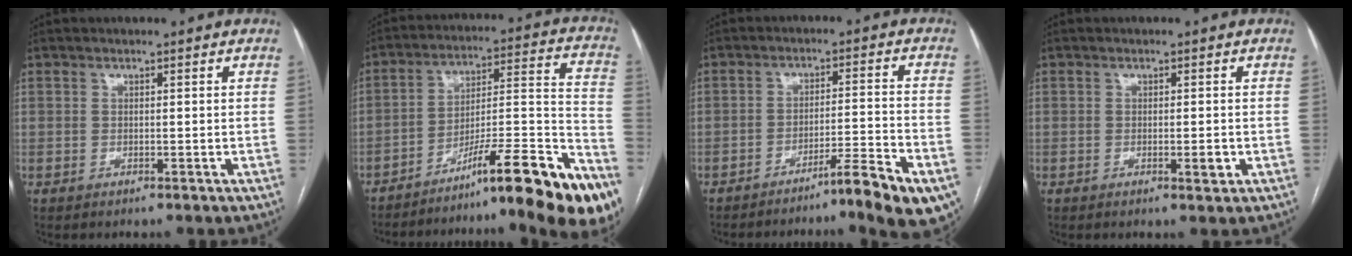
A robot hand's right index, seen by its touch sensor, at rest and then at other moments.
{"total": 23.9, "force": [-17.0, 0.5, 16.8], "torque": [-0.169, 0.026, -0.262]}
{"total": 11.9, "force": [-8.5, -0.5, 8.3], "torque": [-0.090, 0.011, -0.126]}
{"total": 1.6, "force": [-0.5, 0.3, 1.5], "torque": [-0.021, -0.003, -0.006]}